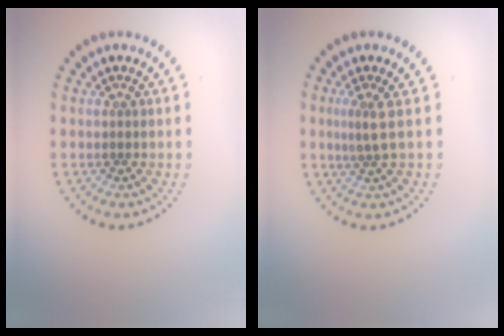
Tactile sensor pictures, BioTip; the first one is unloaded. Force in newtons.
{"total": 2.0, "press": 1.4, "slide": 1.4}